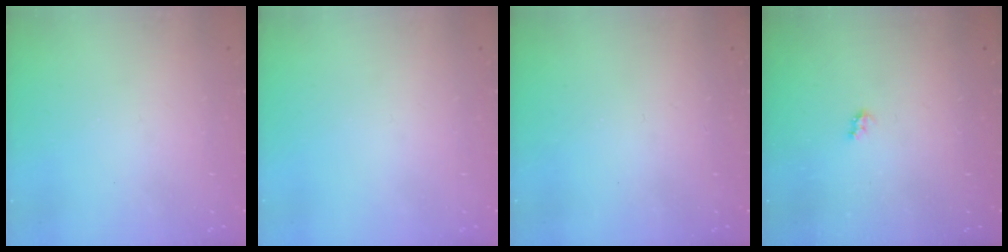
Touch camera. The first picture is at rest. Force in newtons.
{"total": 0.0}
{"total": 0.0}
{"total": 2.6, "press": 2.6, "slide": 0.4}